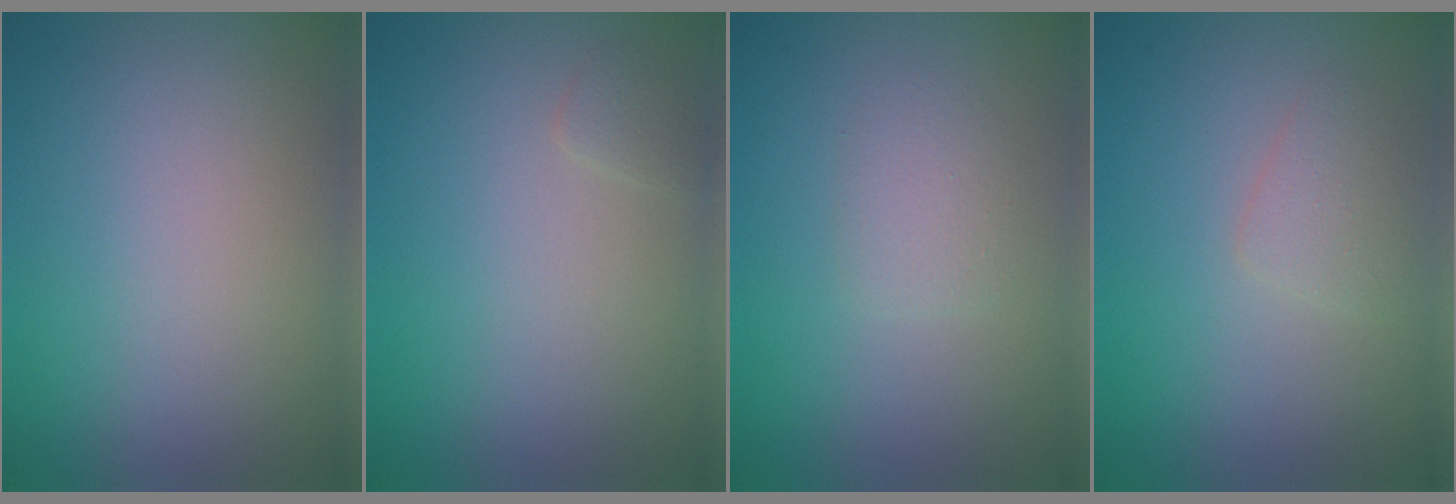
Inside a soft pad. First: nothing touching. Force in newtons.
{"total": 0.8, "press": 0.8, "slide": 0.0}
{"total": 1.5, "press": 1.5, "slide": 0.0}
{"total": 1.5, "press": 1.5, "slide": 0.1}